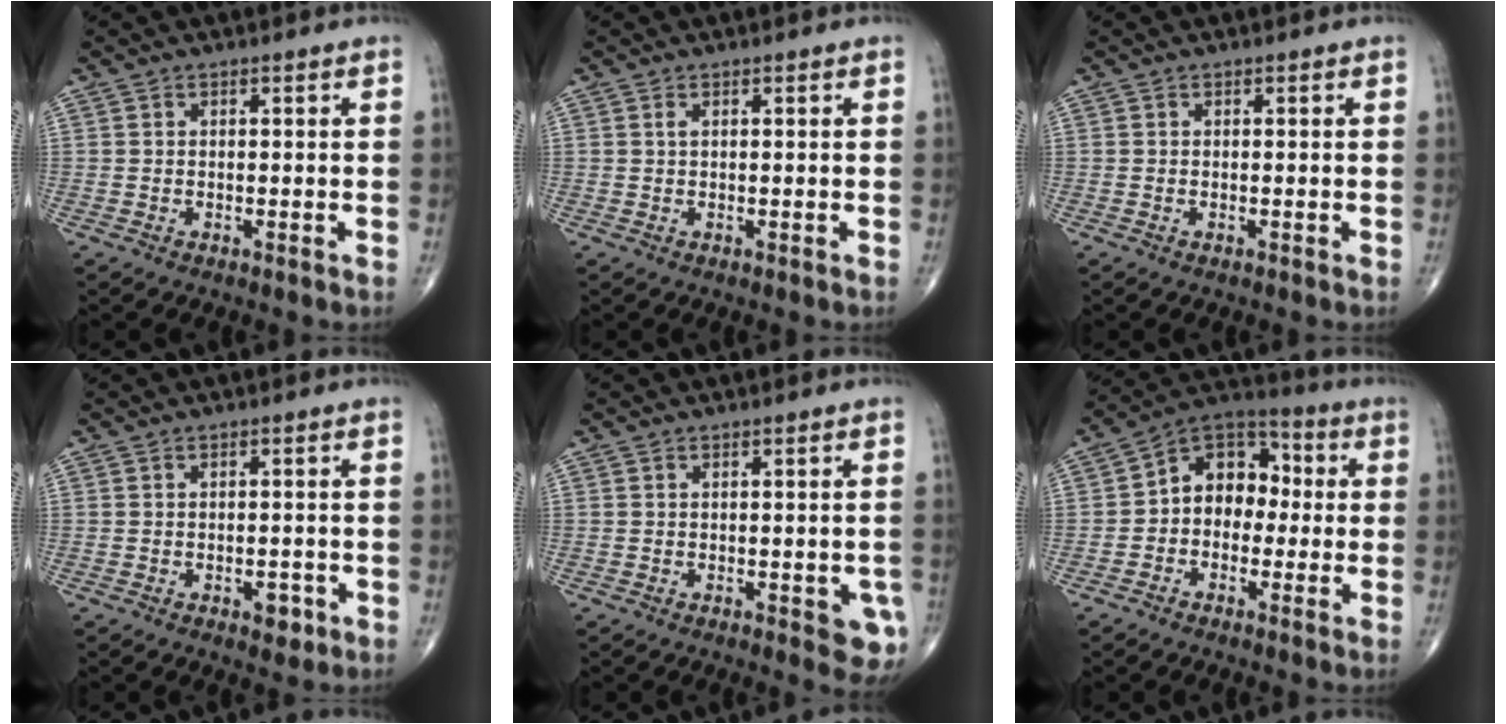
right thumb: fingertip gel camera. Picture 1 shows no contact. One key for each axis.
{"total": 0.6, "fx": 0.3, "fy": 0.2, "fz": 0.5, "tx": -0.010, "ty": 0.004, "tz": 0.007}
{"total": 0.0}
{"total": 2.9, "fx": -1.2, "fy": 1.6, "fz": 2.1, "tx": -0.016, "ty": 0.005, "tz": -0.011}
{"total": 5.5, "fx": -1.8, "fy": 2.1, "fz": 4.7, "tx": -0.033, "ty": -0.006, "tz": -0.018}
{"total": 11.1, "fx": -0.2, "fy": 8.4, "fz": 7.3, "tx": -0.069, "ty": 0.043, "tz": -0.023}